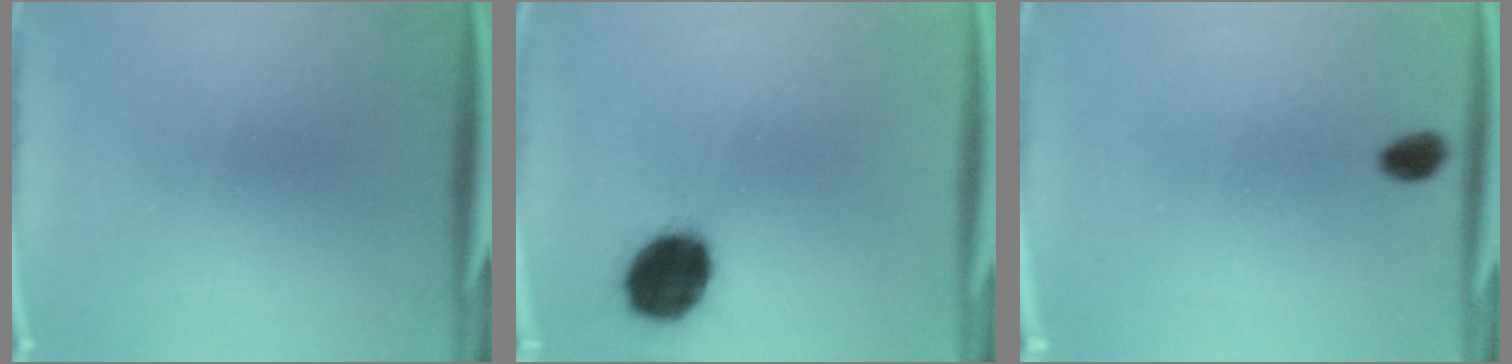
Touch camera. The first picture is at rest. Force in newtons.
{"total": 13.4}
{"total": 2.7}